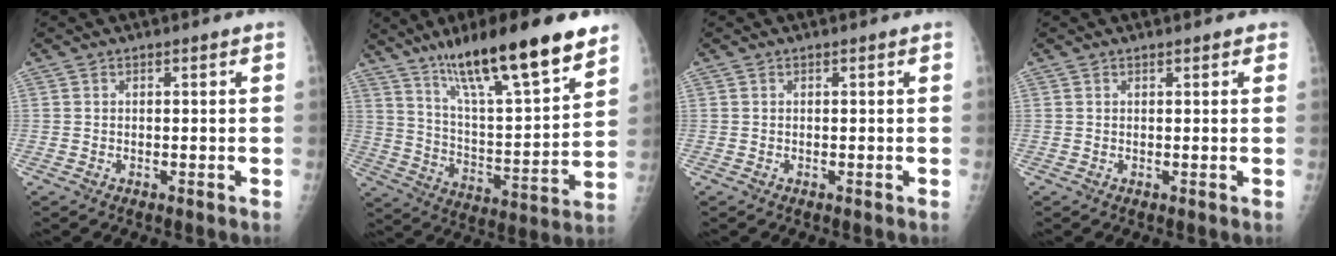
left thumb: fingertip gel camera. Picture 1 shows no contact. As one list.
[{"total": 23.5, "force": [15.9, 4.5, 16.7], "torque": [-0.254, -0.064, 0.268]}, {"total": 0.0}, {"total": 1.0, "force": [0.8, 0.5, 0.5], "torque": [-0.002, -0.002, 0.007]}]